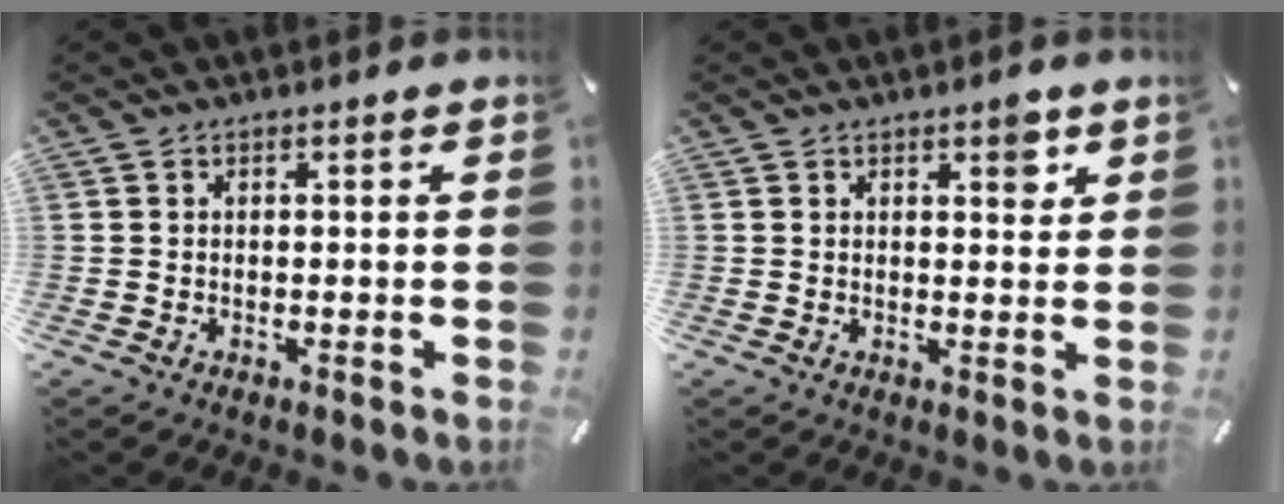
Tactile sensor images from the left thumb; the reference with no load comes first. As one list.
[{"total": 3.6, "force": [2.2, 1.8, 2.2], "torque": [-0.009, -0.013, 0.029]}]